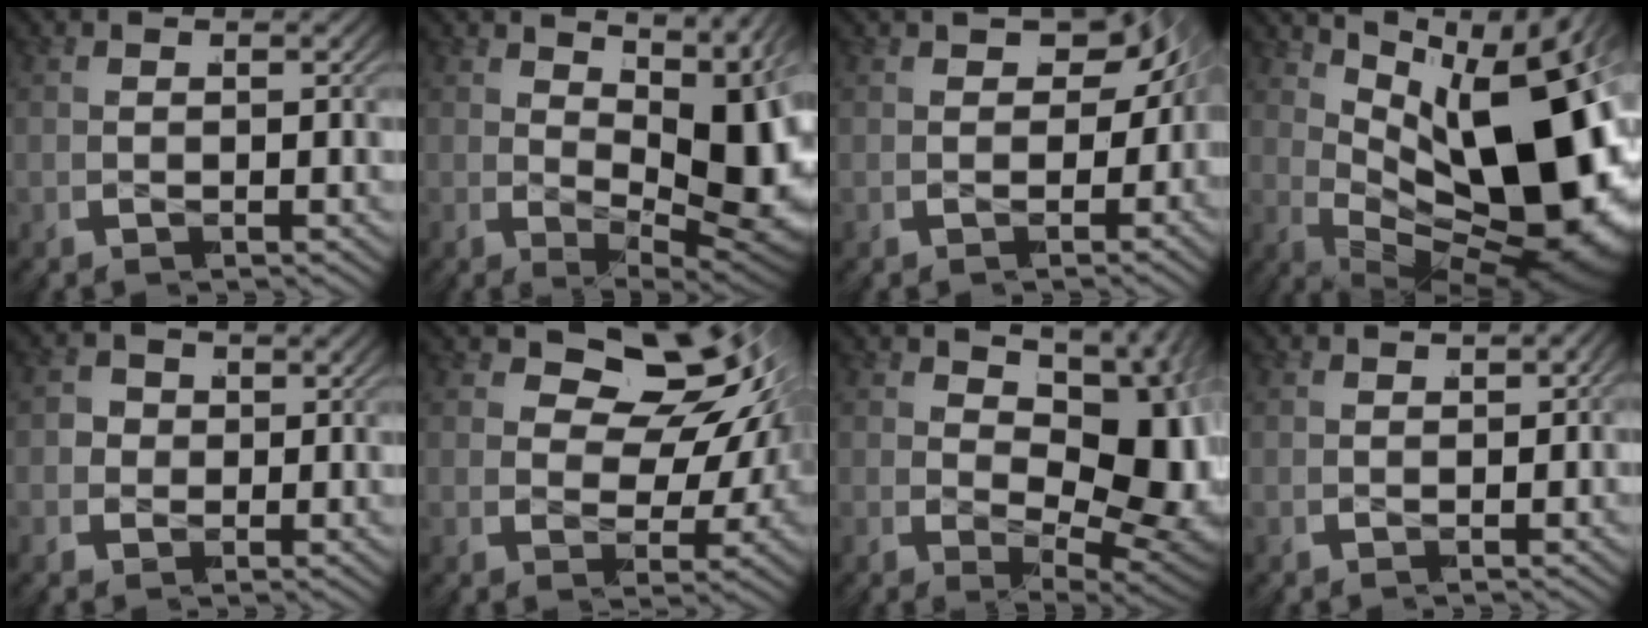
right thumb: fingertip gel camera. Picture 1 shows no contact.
{"total": 10.8, "force": [-0.5, 5.0, 9.6], "torque": [-0.158, -0.023, 0.016]}
{"total": 7.0, "force": [0.8, 4.7, 5.1], "torque": [-0.079, -0.012, 0.016]}
{"total": 21.3, "force": [-0.4, 11.7, 17.8], "torque": [-0.278, -0.024, 0.013]}
{"total": 3.2, "force": [-0.1, 2.9, 1.3], "torque": [-0.024, -0.008, -0.002]}
{"total": 11.9, "force": [2.0, 7.9, 8.7], "torque": [-0.115, -0.003, 0.023]}
{"total": 13.5, "force": [-0.6, 6.9, 11.6], "torque": [-0.183, -0.032, 0.011]}
{"total": 0.8, "force": [-0.3, 0.5, 0.6], "torque": [-0.005, -0.003, -0.004]}